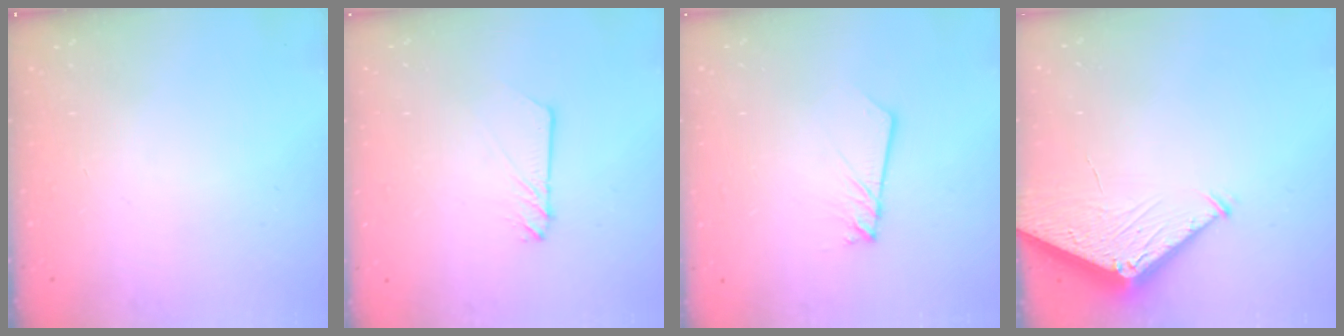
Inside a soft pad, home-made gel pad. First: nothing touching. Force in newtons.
{"total": 2.4, "press": 2.4, "slide": 0.2}
{"total": 1.9, "press": 1.9, "slide": 0.2}
{"total": 4.2, "press": 4.2, "slide": 0.5}